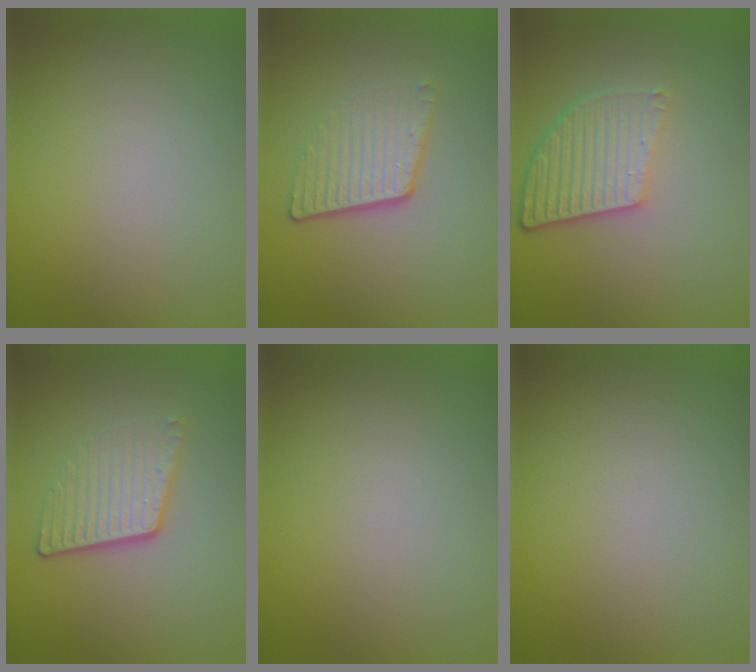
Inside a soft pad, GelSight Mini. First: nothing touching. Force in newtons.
{"total": 3.8, "press": 2.6, "slide": 2.8}
{"total": 5.4, "press": 3.9, "slide": 3.7}
{"total": 3.9, "press": 2.7, "slide": 2.8}
{"total": 0.0}
{"total": 0.0}